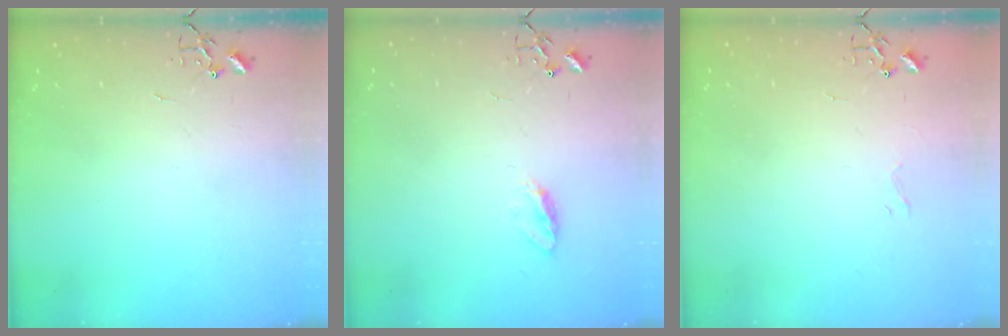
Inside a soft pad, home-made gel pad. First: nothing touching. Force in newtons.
{"total": 5.0, "press": 5.0, "slide": 0.7}
{"total": 3.4, "press": 3.4, "slide": 0.3}